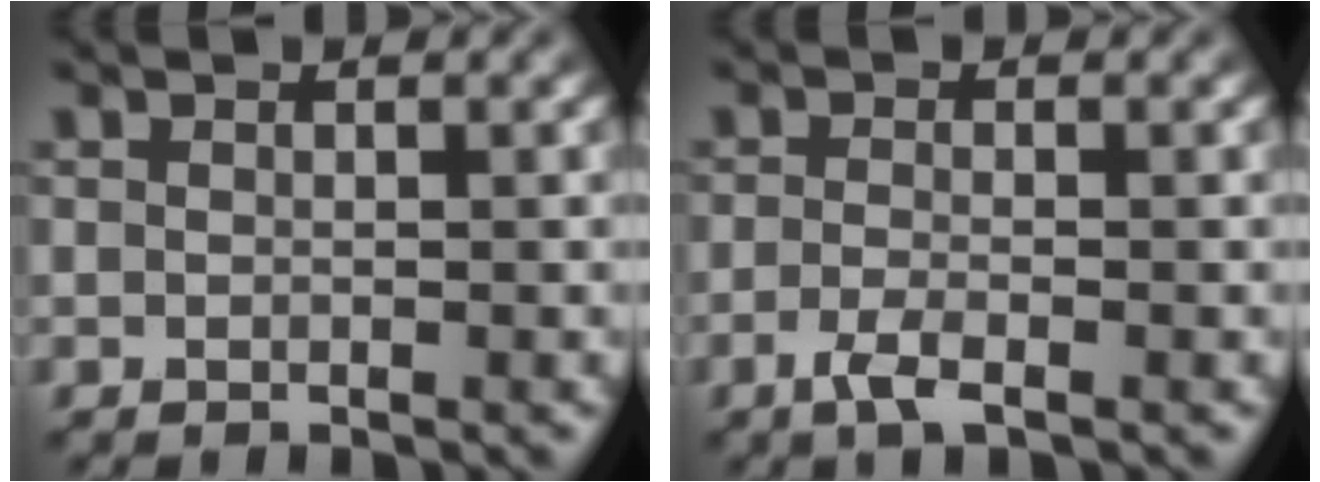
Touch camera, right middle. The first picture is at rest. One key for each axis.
{"total": 2.1, "fx": -1.1, "fy": 0.5, "fz": 1.7, "tx": -0.038, "ty": -0.002, "tz": -0.027}